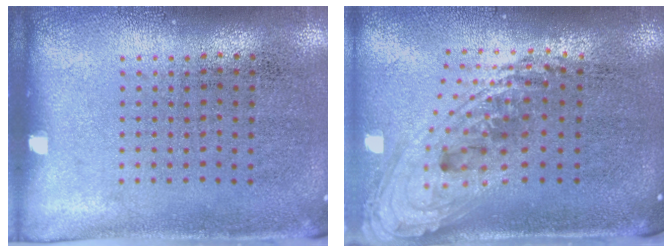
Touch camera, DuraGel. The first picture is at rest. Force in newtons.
{"total": 2.4, "press": 1.7, "slide": 1.6}